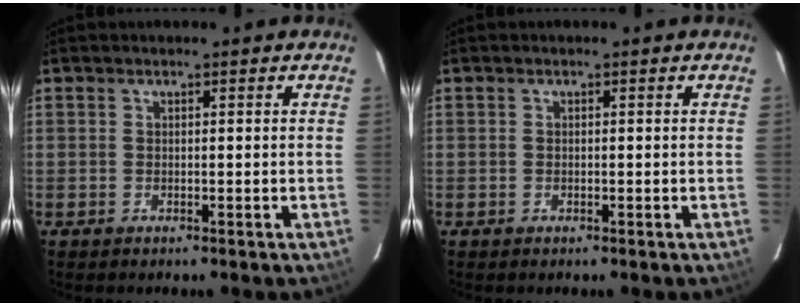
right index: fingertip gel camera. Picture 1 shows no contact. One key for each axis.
{"total": 0.0}